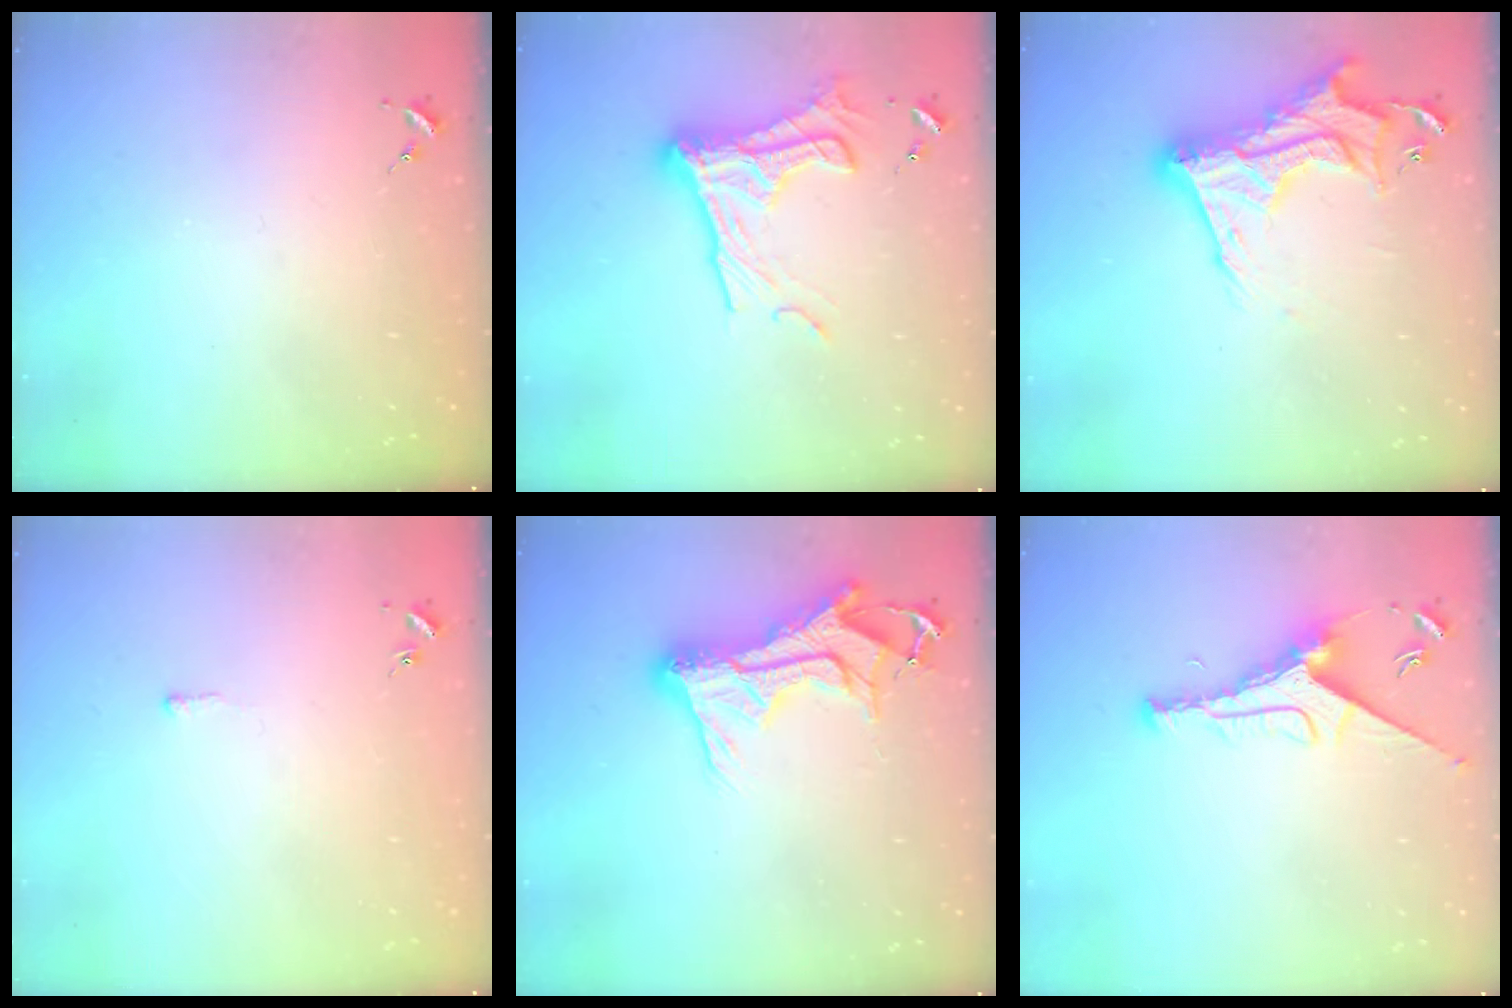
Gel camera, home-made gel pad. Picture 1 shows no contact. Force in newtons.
{"total": 20.0, "press": 20.0, "slide": 1.1}
{"total": 17.7, "press": 17.6, "slide": 1.6}
{"total": 2.7, "press": 2.7, "slide": 0.5}
{"total": 17.8, "press": 17.8, "slide": 1.6}
{"total": 10.6, "press": 10.5, "slide": 1.1}